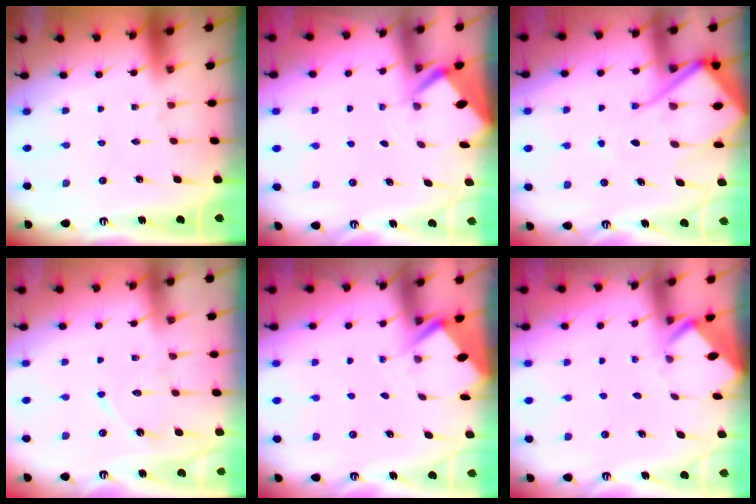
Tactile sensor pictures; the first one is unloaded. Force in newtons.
{"total": 2.8, "press": 2.8, "slide": 0.3}
{"total": 12.7, "press": 12.6, "slide": 1.3}
{"total": 7.0, "press": 7.0, "slide": 0.5}
{"total": 2.9, "press": 2.9, "slide": 0.3}
{"total": 3.0, "press": 3.0, "slide": 0.1}